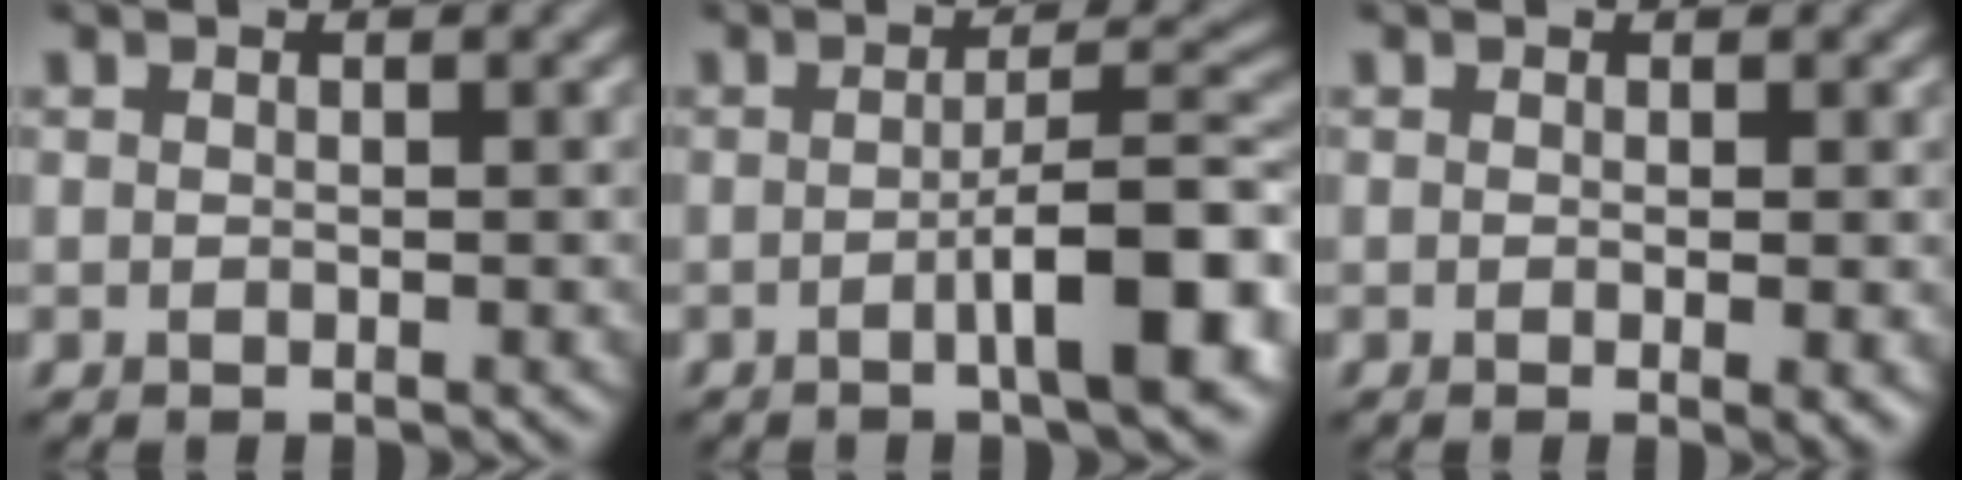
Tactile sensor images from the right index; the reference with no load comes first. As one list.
[{"total": 7.4, "force": [-2.3, 1.6, 6.8], "torque": [-0.092, 0.013, -0.040]}, {"total": 1.8, "force": [-0.2, 0.4, 1.8], "torque": [-0.022, -0.006, -0.003]}]